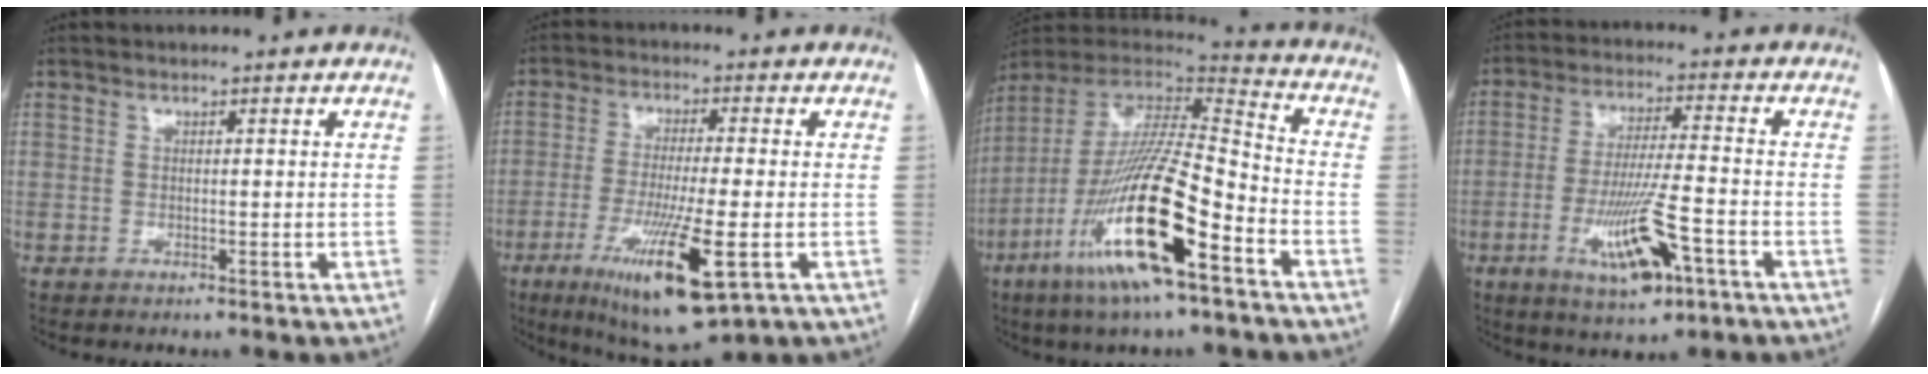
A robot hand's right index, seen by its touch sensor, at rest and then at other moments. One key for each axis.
{"total": 13.5, "fx": -5.2, "fy": 1.6, "fz": 12.4, "tx": -0.230, "ty": -0.039, "tz": -0.082}
{"total": 22.1, "fx": -10.5, "fy": 3.1, "fz": 19.3, "tx": -0.388, "ty": -0.039, "tz": -0.190}
{"total": 11.5, "fx": -4.9, "fy": 1.8, "fz": 10.2, "tx": -0.192, "ty": -0.013, "tz": -0.080}